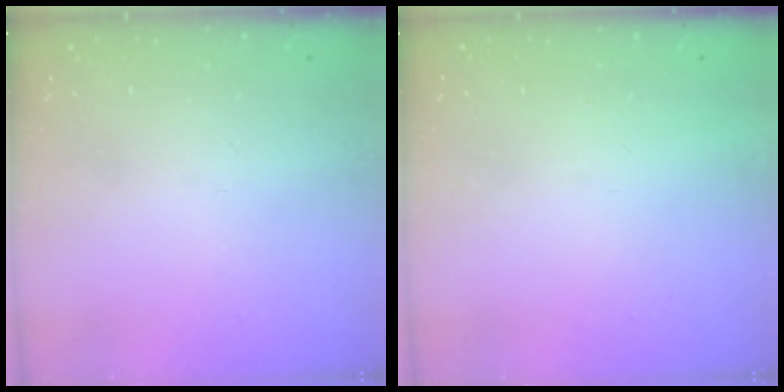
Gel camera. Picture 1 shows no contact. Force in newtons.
{"total": 1.7, "press": 1.7, "slide": 0.1}